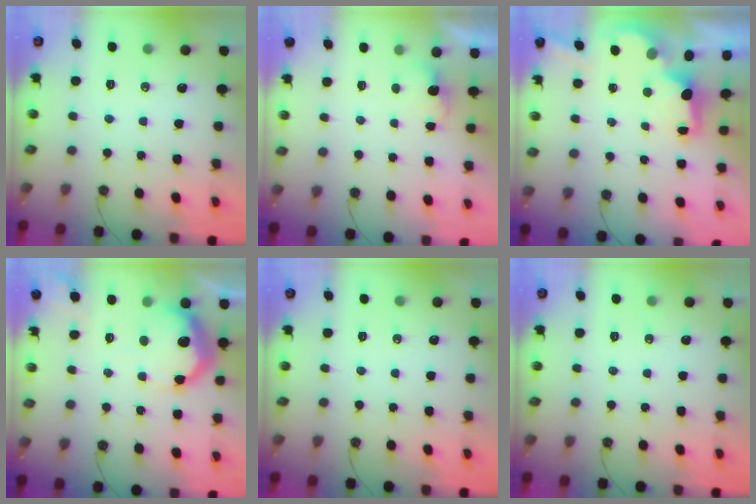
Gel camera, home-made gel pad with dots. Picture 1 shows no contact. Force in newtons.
{"total": 1.7, "press": 1.5, "slide": 0.8}
{"total": 1.9, "press": 1.8, "slide": 0.6}
{"total": 13.1, "press": 13.1, "slide": 0.8}
{"total": 0.0}
{"total": 0.0}